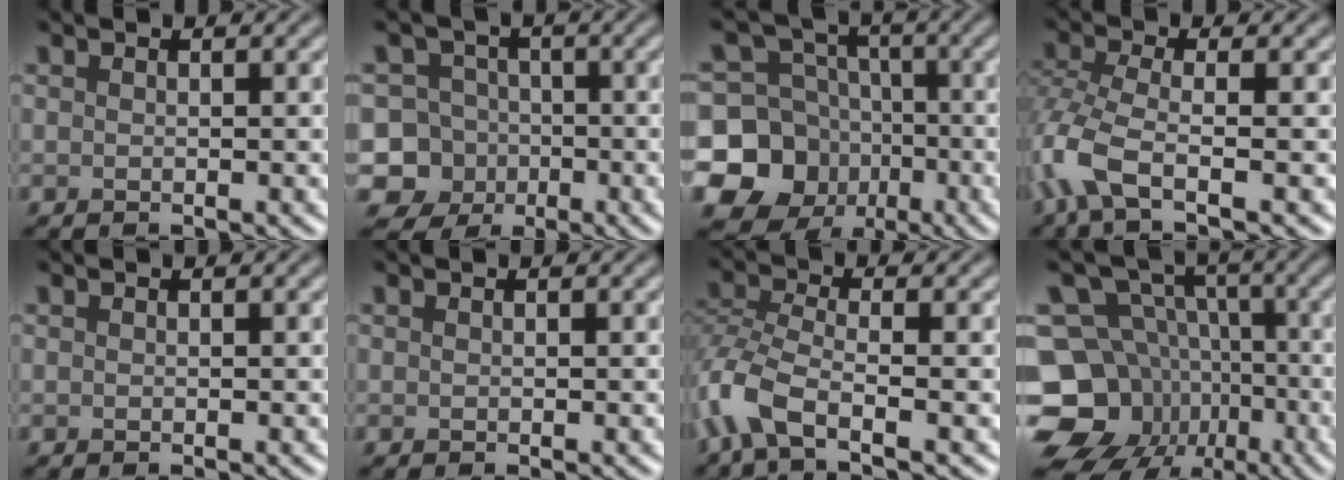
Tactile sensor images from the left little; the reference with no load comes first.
{"total": 9.1, "force": [-2.9, 8.4, 1.8], "torque": [-0.025, 0.001, -0.082]}
{"total": 12.3, "force": [-3.8, 11.2, 3.6], "torque": [-0.087, -0.021, -0.086]}
{"total": 5.5, "force": [-2.5, 1.9, 4.5], "torque": [-0.116, -0.006, -0.063]}
{"total": 0.0}
{"total": 0.0}
{"total": 5.8, "force": [-3.1, 2.2, 4.4], "torque": [-0.103, -0.005, -0.077]}
{"total": 15.6, "force": [-6.5, 12.8, 6.0], "torque": [-0.127, -0.019, -0.114]}